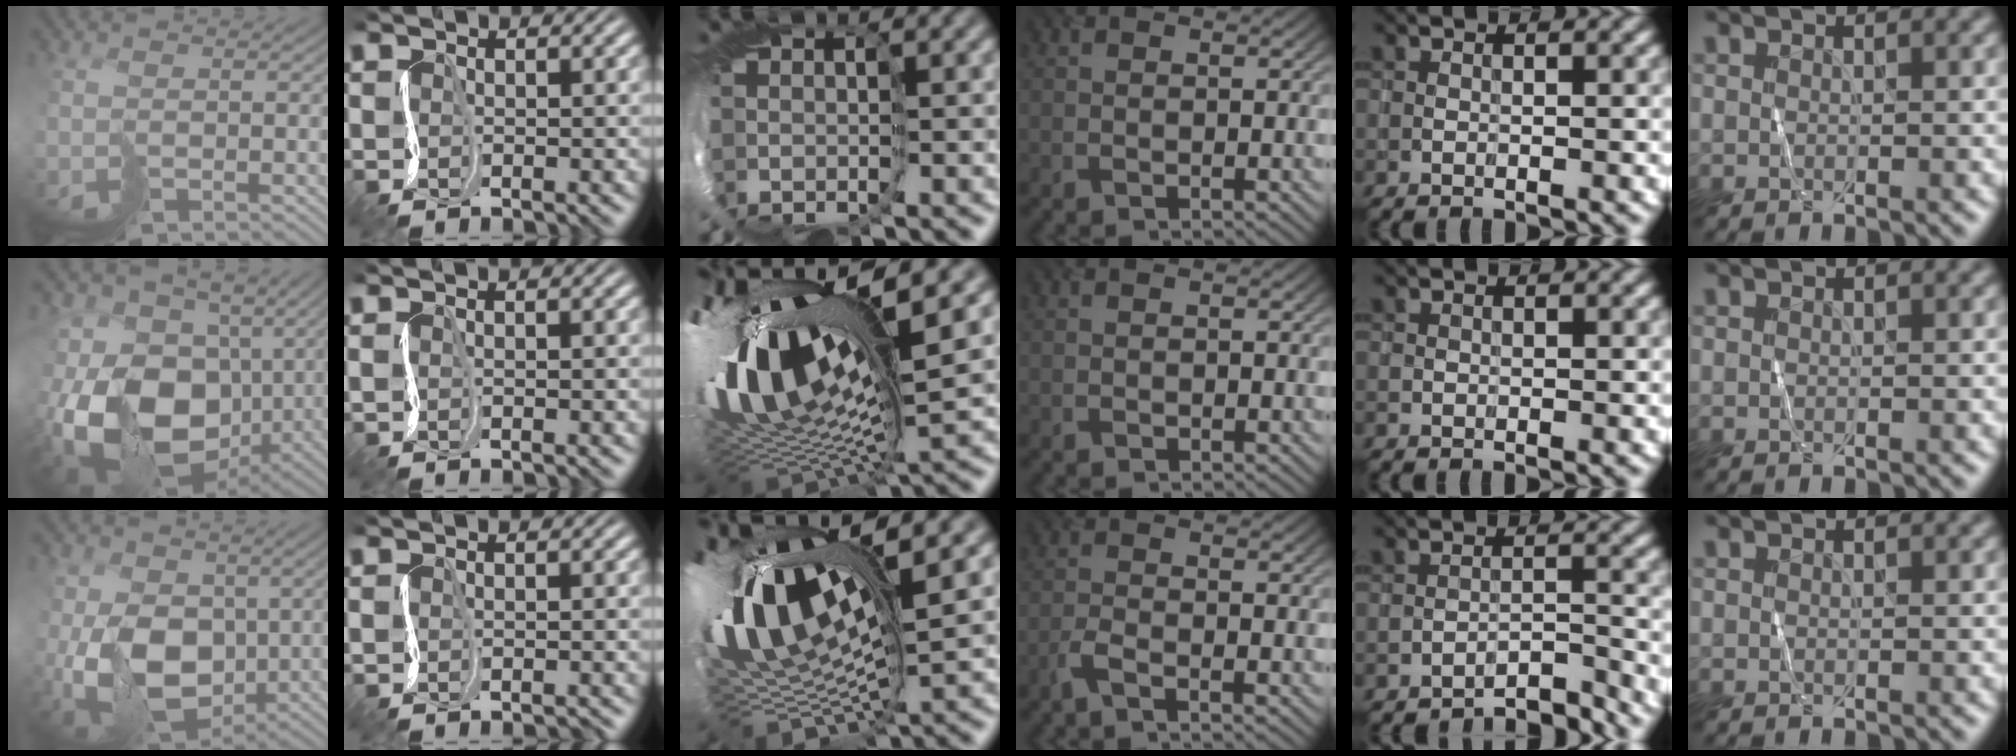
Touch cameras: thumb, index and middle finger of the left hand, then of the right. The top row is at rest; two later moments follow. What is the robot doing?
{"motion": "cut", "object": "tape"}